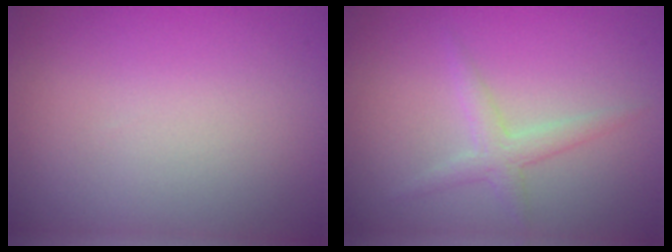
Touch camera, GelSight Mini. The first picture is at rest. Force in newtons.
{"total": 2.0, "press": 2.0, "slide": 0.1}